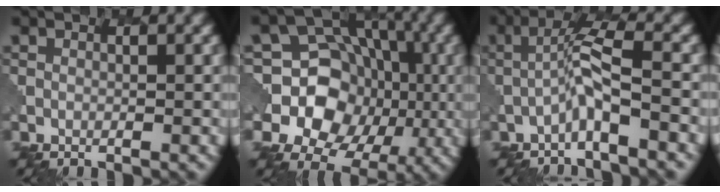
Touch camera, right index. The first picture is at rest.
{"total": 12.6, "force": [-1.2, 11.3, 5.4], "torque": [-0.089, 0.019, -0.046]}
{"total": 3.1, "force": [-1.4, 0.2, 2.8], "torque": [-0.056, 0.016, -0.035]}